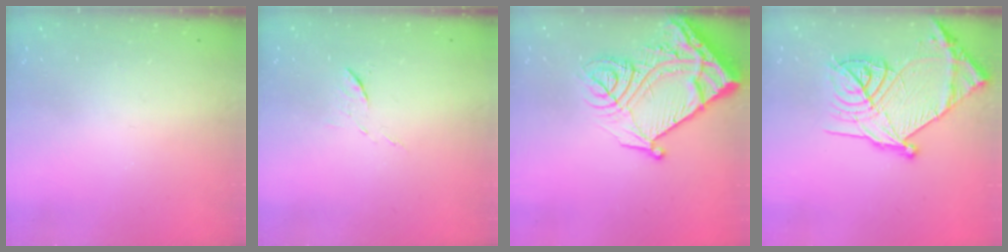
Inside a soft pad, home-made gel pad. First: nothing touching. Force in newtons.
{"total": 5.3, "press": 5.3, "slide": 0.6}
{"total": 22.5, "press": 22.3, "slide": 2.7}
{"total": 23.6, "press": 23.5, "slide": 2.1}